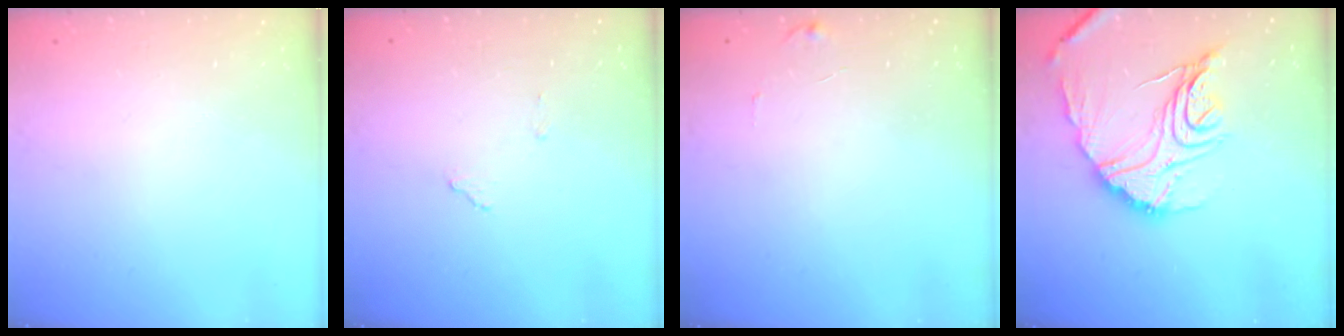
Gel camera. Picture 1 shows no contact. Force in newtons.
{"total": 7.3, "press": 7.2, "slide": 0.3}
{"total": 4.6, "press": 4.6, "slide": 0.3}
{"total": 18.6, "press": 18.5, "slide": 1.4}